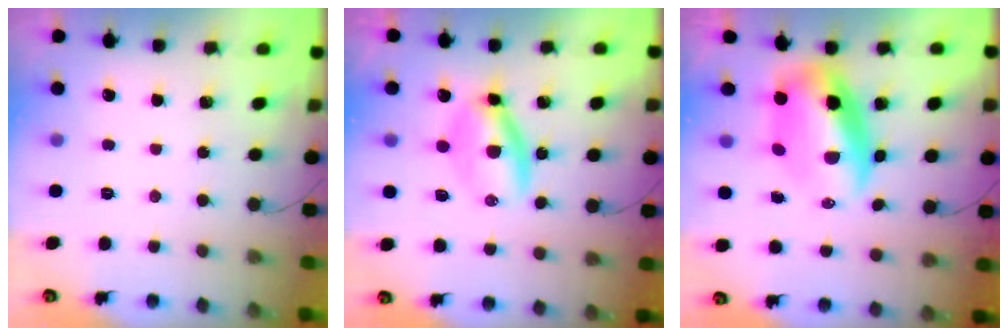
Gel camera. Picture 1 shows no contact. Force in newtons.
{"total": 6.4, "press": 6.3, "slide": 1.4}
{"total": 11.0, "press": 10.7, "slide": 2.8}